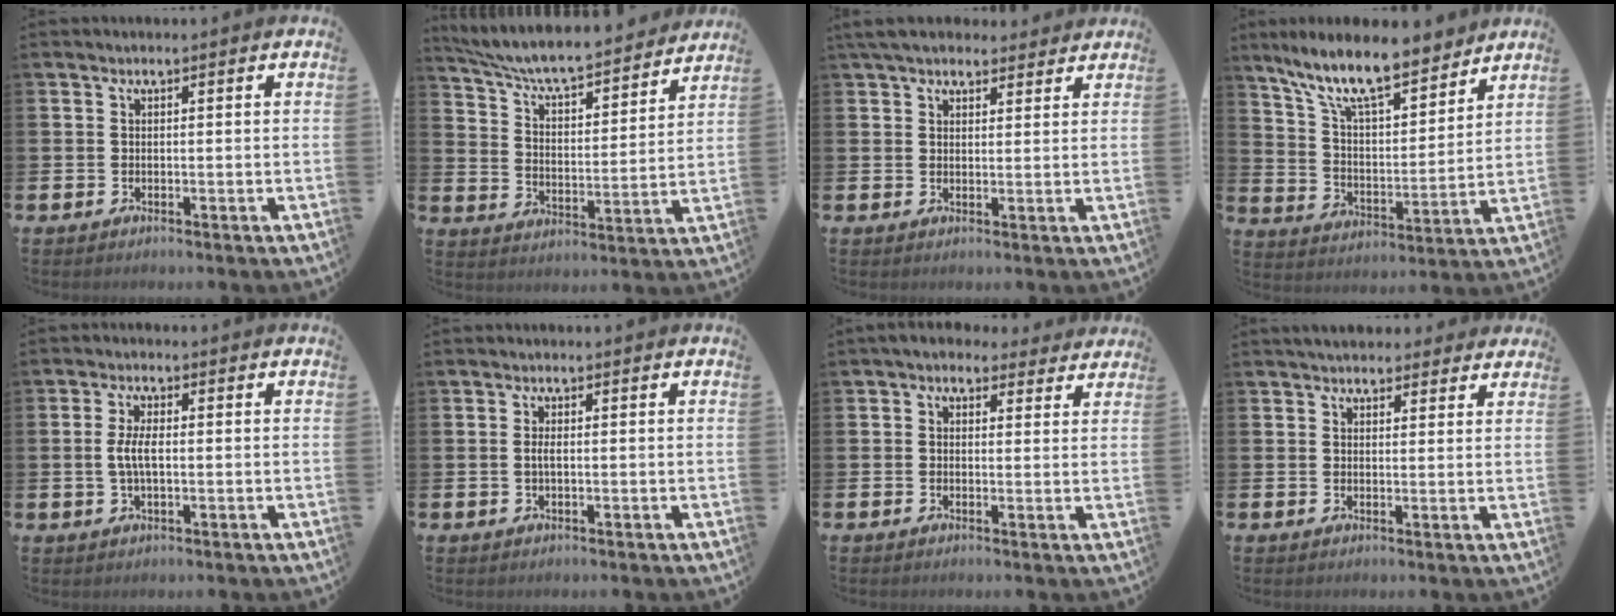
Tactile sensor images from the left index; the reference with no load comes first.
{"total": 7.4, "force": [7.0, 0.8, 2.4], "torque": [-0.078, -0.057, 0.117]}
{"total": 5.0, "force": [4.5, 1.8, 1.4], "torque": [-0.034, -0.011, 0.084]}
{"total": 12.2, "force": [10.2, 2.9, 6.0], "torque": [-0.137, -0.059, 0.178]}
{"total": 3.6, "force": [0.0, 1.4, 3.3], "torque": [-0.062, -0.001, -0.006]}
{"total": 1.3, "force": [-0.1, 0.5, 1.2], "torque": [-0.023, 0.002, -0.004]}
{"total": 2.9, "force": [2.4, 1.6, 0.4], "torque": [-0.005, -0.011, 0.038]}
{"total": 3.8, "force": [3.5, 1.4, 0.4], "torque": [-0.002, -0.013, 0.064]}